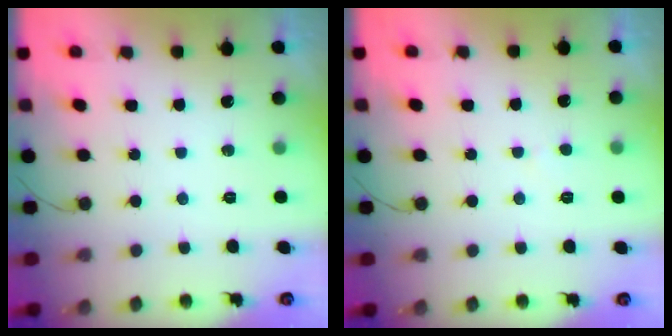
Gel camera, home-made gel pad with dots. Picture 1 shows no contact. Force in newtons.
{"total": 2.1, "press": 2.1, "slide": 0.2}